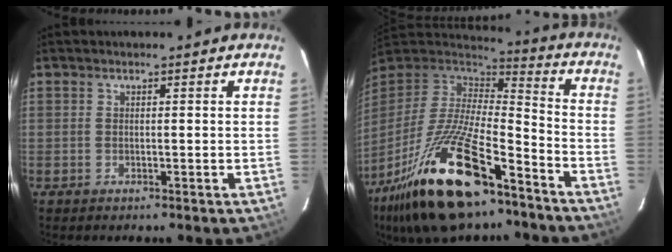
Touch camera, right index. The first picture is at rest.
{"total": 25.6, "force": [-16.2, 8.4, 17.9], "torque": [-0.351, -0.041, -0.279]}